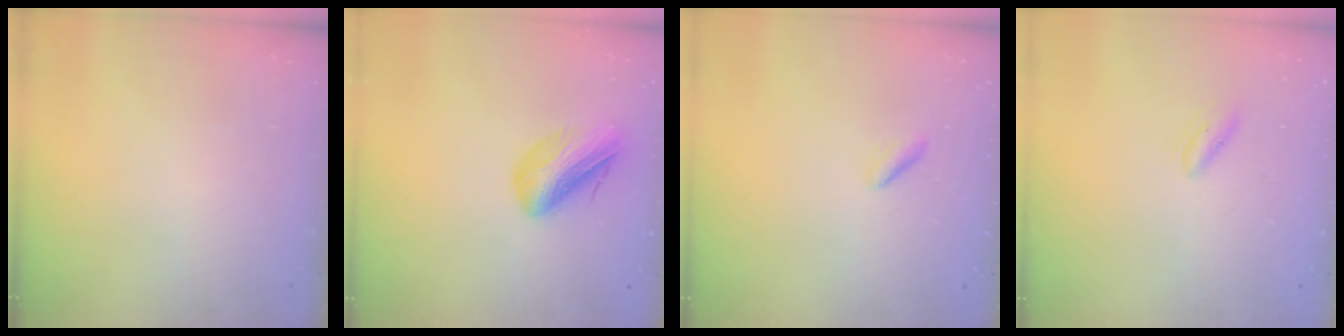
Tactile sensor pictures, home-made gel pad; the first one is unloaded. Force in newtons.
{"total": 11.7, "press": 11.5, "slide": 2.3}
{"total": 1.7, "press": 1.6, "slide": 0.6}
{"total": 1.3, "press": 1.1, "slide": 0.6}